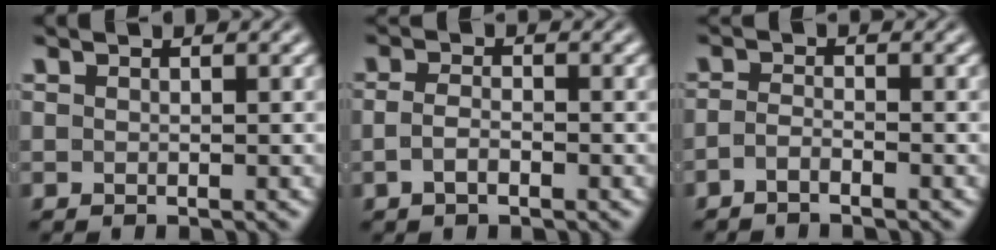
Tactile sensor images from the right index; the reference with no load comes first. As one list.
[{"total": 1.6, "force": [-1.0, 0.3, 1.2], "torque": [-0.023, -0.009, -0.012]}, {"total": 1.8, "force": [-1.7, -0.3, 0.4], "torque": [-0.008, -0.010, -0.029]}]